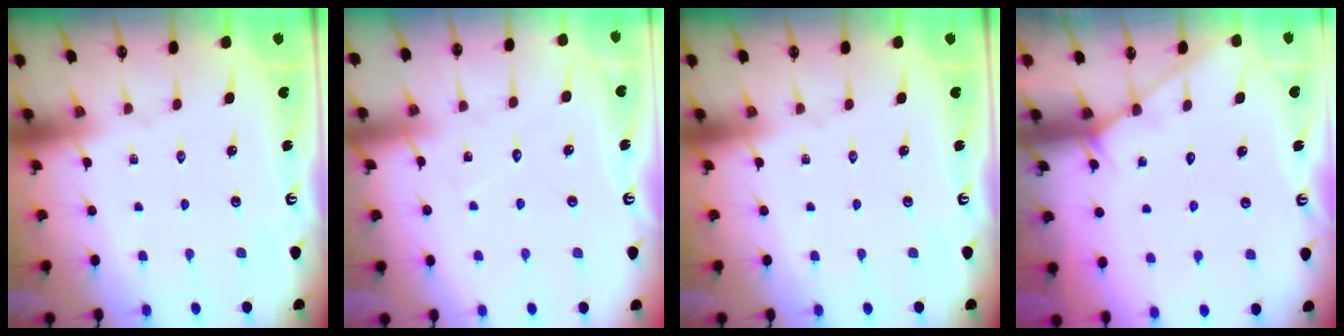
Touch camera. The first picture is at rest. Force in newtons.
{"total": 5.5, "press": 5.5, "slide": 0.4}
{"total": 0.0}
{"total": 3.3, "press": 3.2, "slide": 0.4}